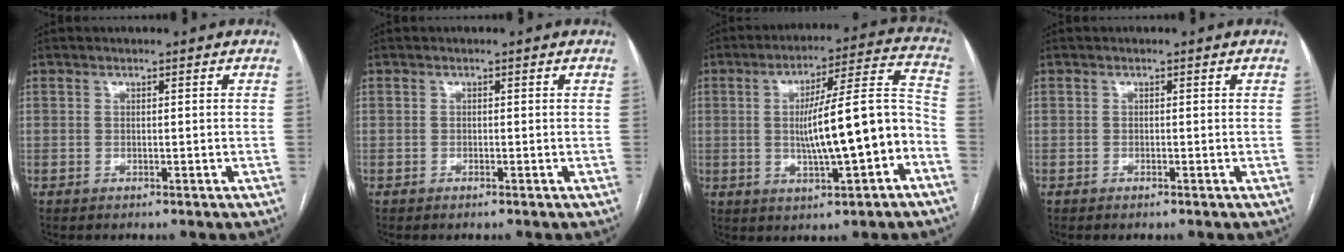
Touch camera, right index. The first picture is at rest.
{"total": 0.0}
{"total": 14.6, "force": [-3.1, 1.9, 14.2], "torque": [-0.217, 0.023, -0.040]}
{"total": 0.0}